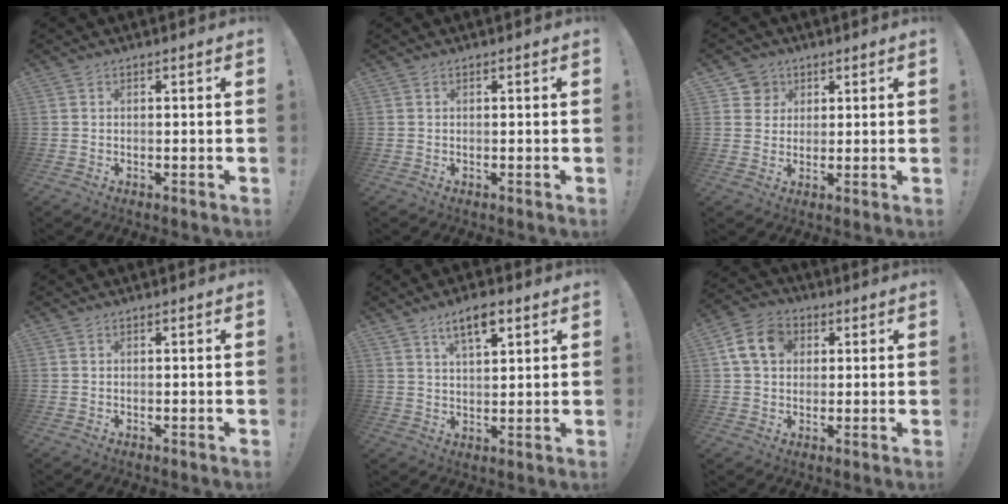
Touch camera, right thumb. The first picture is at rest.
{"total": 0.0}
{"total": 5.3, "force": [2.6, 4.6, 0.4], "torque": [-0.006, -0.013, 0.049]}
{"total": 0.0}
{"total": 7.6, "force": [4.5, 2.9, 5.4], "torque": [-0.078, -0.018, 0.076]}
{"total": 11.3, "force": [3.2, 8.7, 6.3], "torque": [-0.108, 0.007, 0.066]}